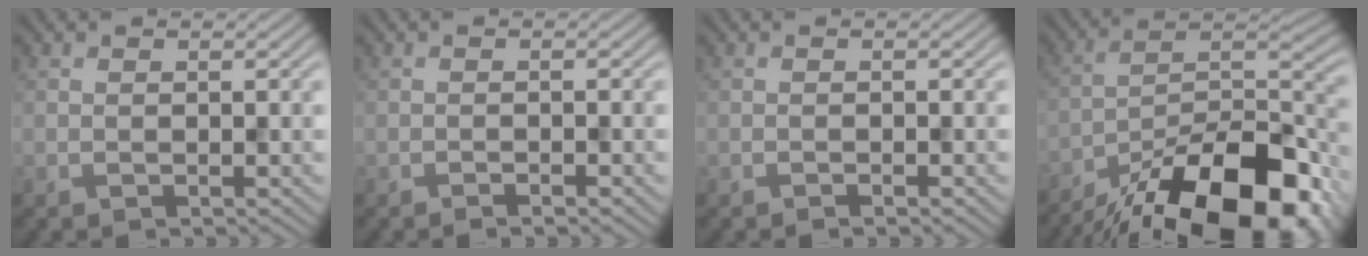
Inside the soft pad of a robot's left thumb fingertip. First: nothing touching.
{"total": 0.9, "force": [-0.7, 0.1, 0.5], "torque": [-0.008, 0.000, -0.013]}
{"total": 0.6, "force": [-0.5, 0.0, 0.3], "torque": [-0.005, 0.000, -0.008]}
{"total": 19.8, "force": [-14.8, 6.8, 11.2], "torque": [-0.176, -0.029, -0.232]}